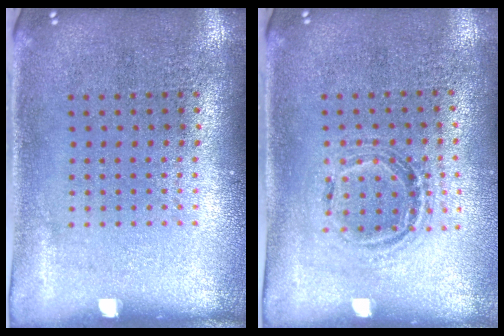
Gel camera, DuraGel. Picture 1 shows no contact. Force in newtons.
{"total": 1.0, "press": 1.0, "slide": 0.2}